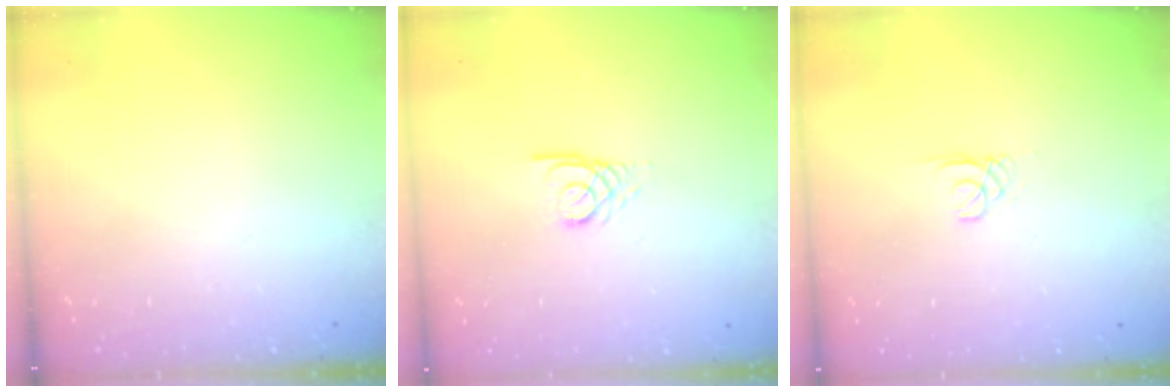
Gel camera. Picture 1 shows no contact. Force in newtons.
{"total": 2.4, "press": 2.4, "slide": 0.1}
{"total": 0.6, "press": 0.6, "slide": 0.1}